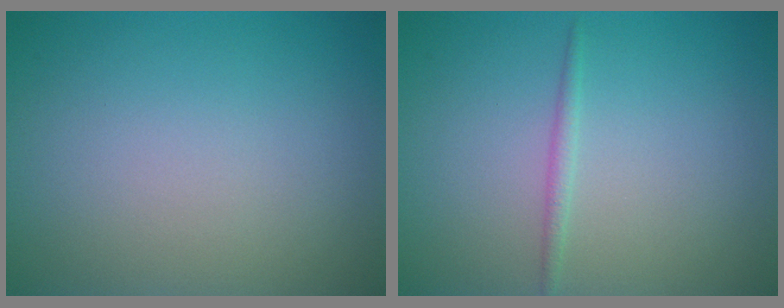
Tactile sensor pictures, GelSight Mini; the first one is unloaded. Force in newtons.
{"total": 0.9, "press": 0.9, "slide": 0.0}